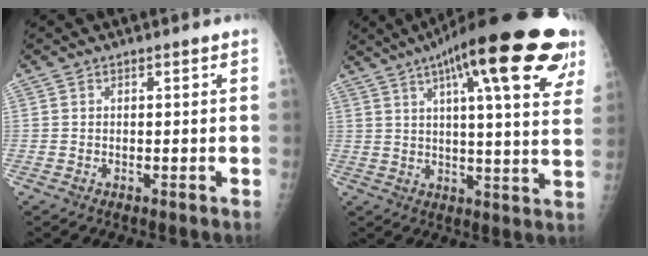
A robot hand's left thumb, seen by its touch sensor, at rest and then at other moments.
{"total": 26.4, "force": [14.3, 6.1, 21.3], "torque": [-0.290, -0.012, 0.188]}